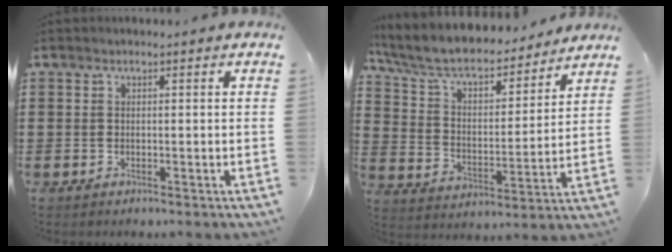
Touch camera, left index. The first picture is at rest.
{"total": 8.2, "force": [7.2, 1.8, 3.3], "torque": [-0.098, -0.048, 0.121]}